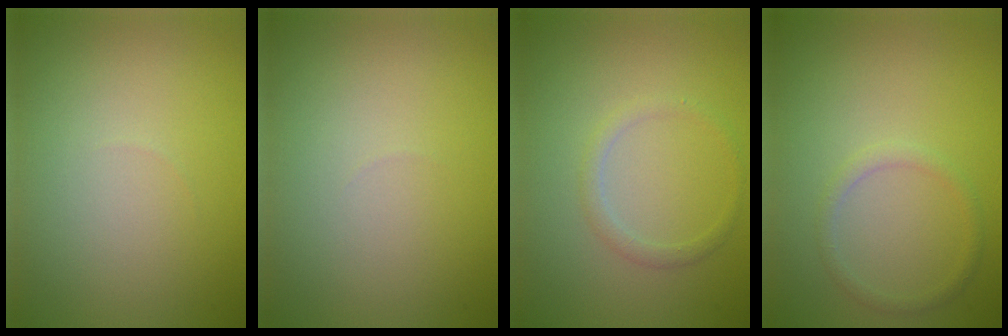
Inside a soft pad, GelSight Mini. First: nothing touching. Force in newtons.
{"total": 0.0}
{"total": 1.3, "press": 1.3, "slide": 0.1}
{"total": 1.2, "press": 1.2, "slide": 0.1}